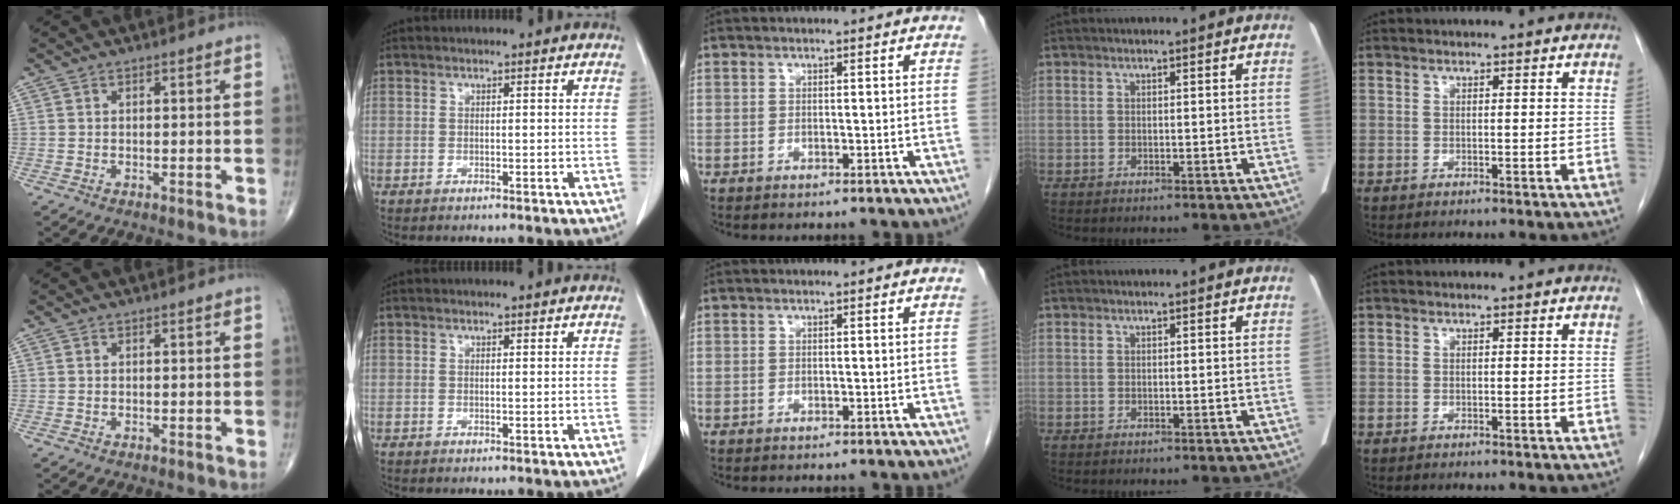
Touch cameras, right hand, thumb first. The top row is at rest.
{}